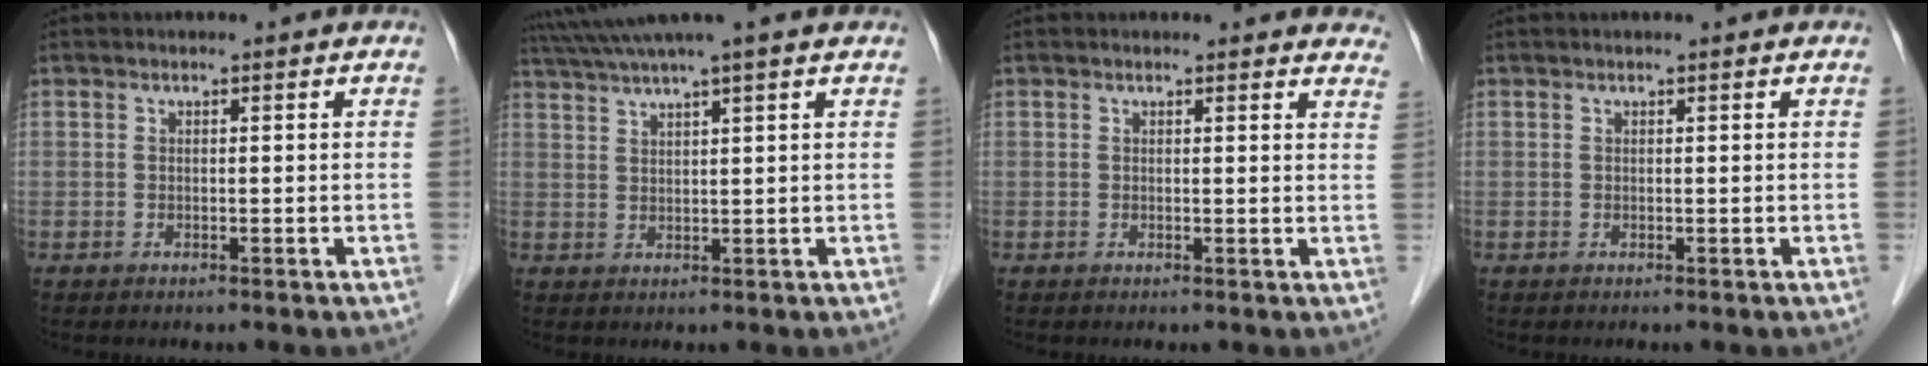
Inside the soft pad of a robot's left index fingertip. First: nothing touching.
{"total": 8.1, "force": [6.7, -1.4, 4.2], "torque": [-0.077, 0.031, 0.105]}
{"total": 9.1, "force": [8.6, 2.5, 2.0], "torque": [0.009, -0.004, 0.067]}
{"total": 0.6, "force": [0.5, 0.0, 0.3], "torque": [-0.001, 0.009, 0.010]}